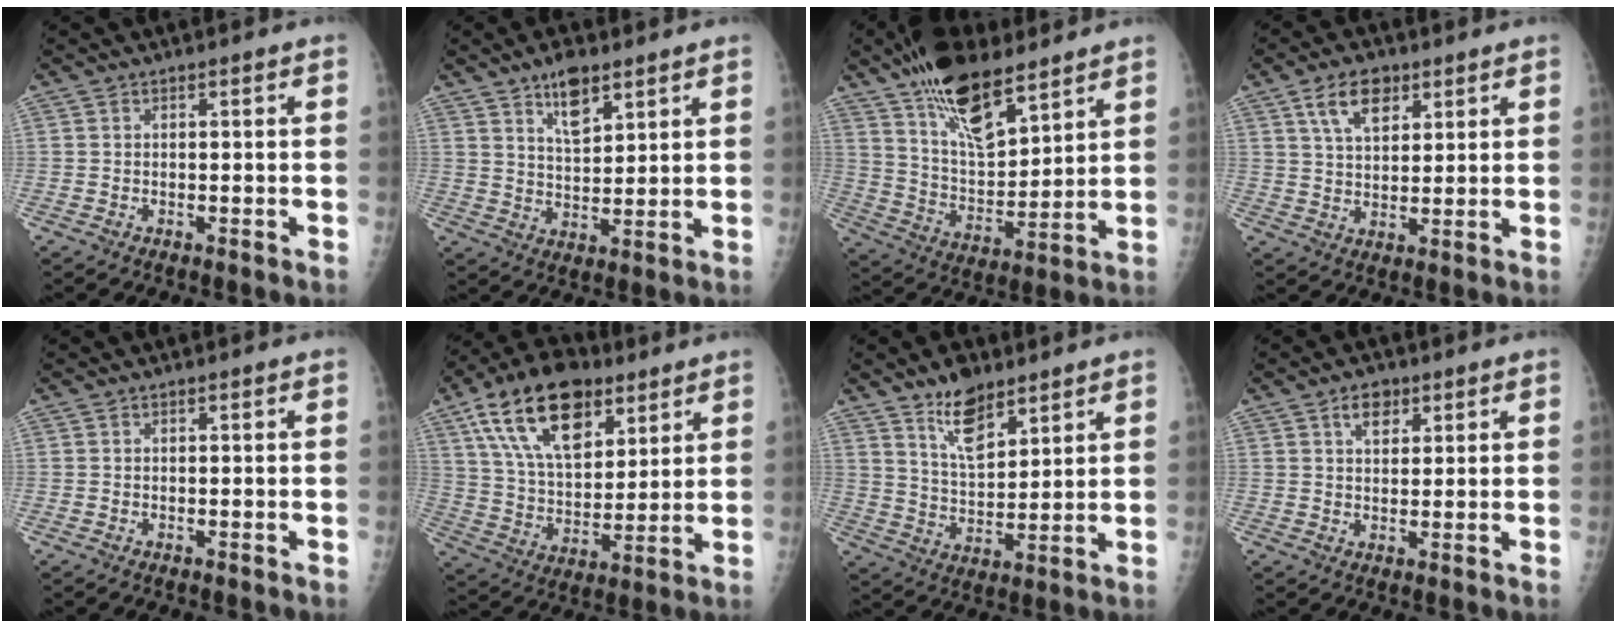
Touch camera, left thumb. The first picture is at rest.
{"total": 7.4, "force": [4.8, 3.2, 4.7], "torque": [-0.062, -0.031, 0.083]}
{"total": 17.1, "force": [11.9, 6.8, 10.2], "torque": [-0.146, -0.064, 0.220]}
{"total": 8.0, "force": [4.3, 4.6, 5.0], "torque": [-0.065, -0.021, 0.076]}
{"total": 0.0}
{"total": 20.9, "force": [11.0, 11.3, 13.7], "torque": [-0.215, -0.030, 0.192]}
{"total": 9.5, "force": [6.6, 4.3, 5.4], "torque": [-0.071, -0.048, 0.123]}
{"total": 4.3, "force": [2.4, 2.8, 2.3], "torque": [-0.019, -0.012, 0.037]}